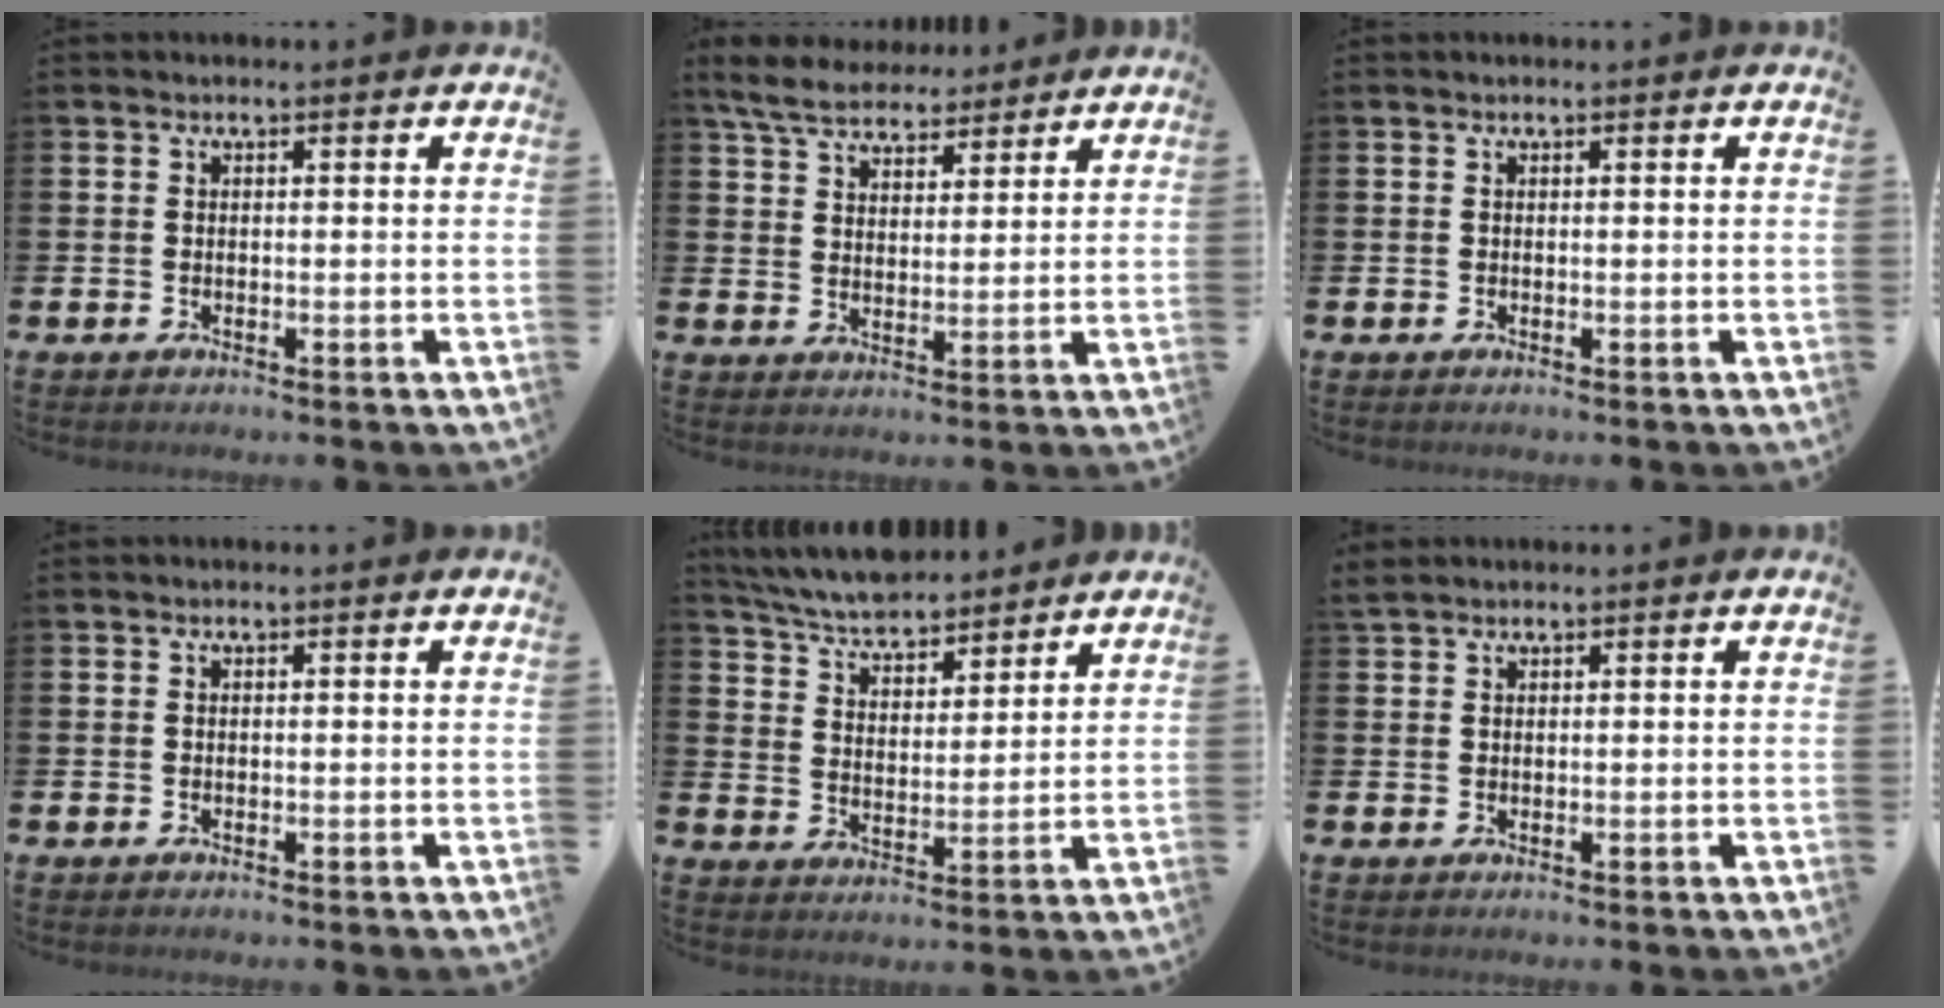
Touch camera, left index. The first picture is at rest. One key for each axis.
{"total": 6.2, "fx": 5.8, "fy": 2.0, "fz": 1.3, "tx": -0.044, "ty": -0.021, "tz": 0.104}
{"total": 0.0}
{"total": 0.0}
{"total": 6.4, "fx": 6.1, "fy": 1.1, "fz": 1.3, "tx": -0.054, "ty": -0.037, "tz": 0.109}
{"total": 1.5, "fx": 1.4, "fy": 0.4, "fz": 0.2, "tx": 0.002, "ty": 0.000, "tz": 0.025}